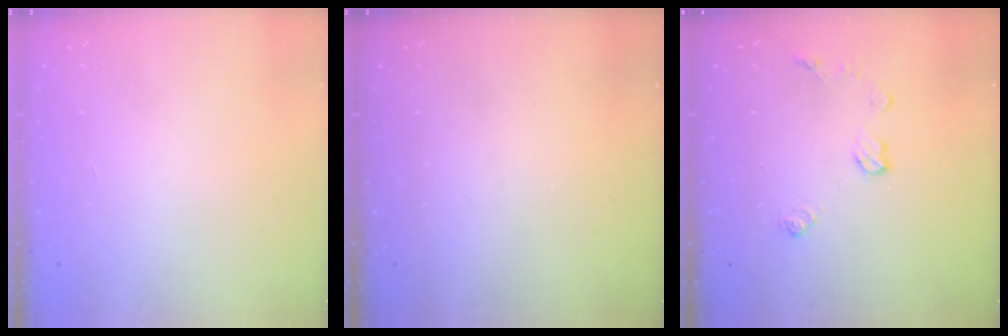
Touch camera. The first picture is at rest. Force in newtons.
{"total": 0.0}
{"total": 8.2, "press": 8.1, "slide": 0.3}